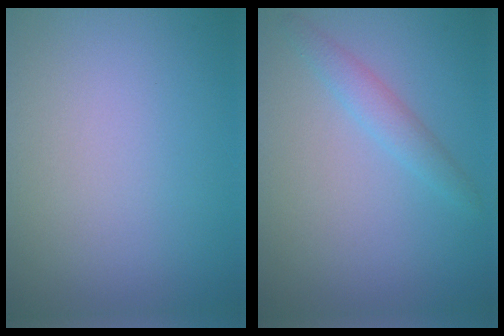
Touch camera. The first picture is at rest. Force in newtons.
{"total": 1.9, "press": 1.9, "slide": 0.1}